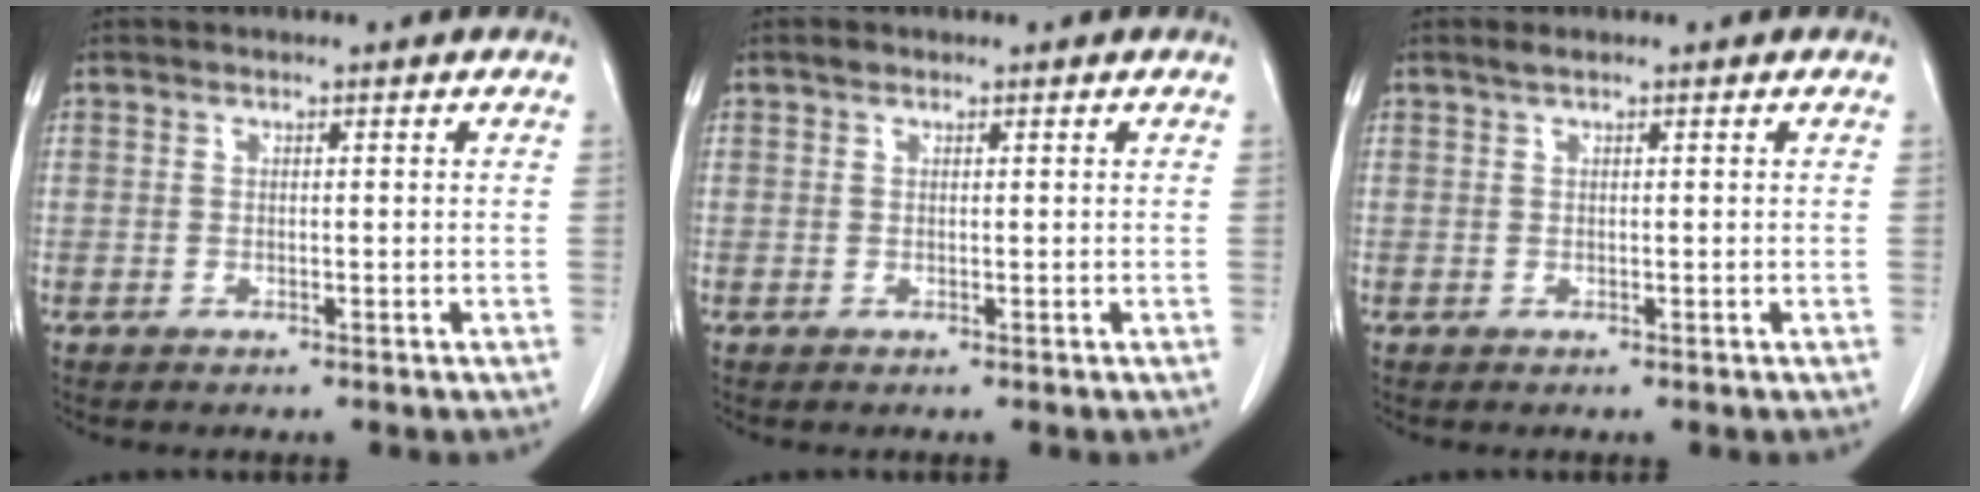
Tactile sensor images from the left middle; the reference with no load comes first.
{"total": 0.6, "force": [0.5, 0.3, 0.2], "torque": [-0.007, 0.004, 0.007]}
{"total": 0.8, "force": [0.6, 0.0, 0.5], "torque": [-0.016, 0.005, 0.014]}